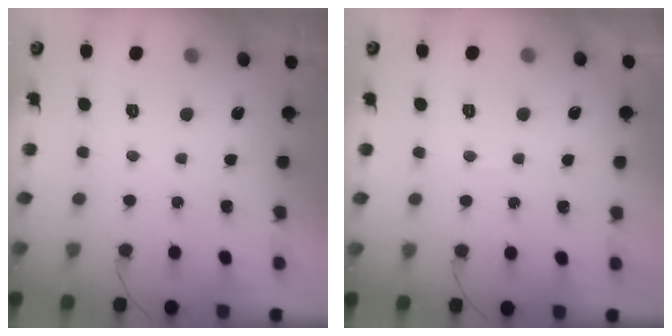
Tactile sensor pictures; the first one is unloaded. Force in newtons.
{"total": 2.2, "press": 2.2, "slide": 0.3}